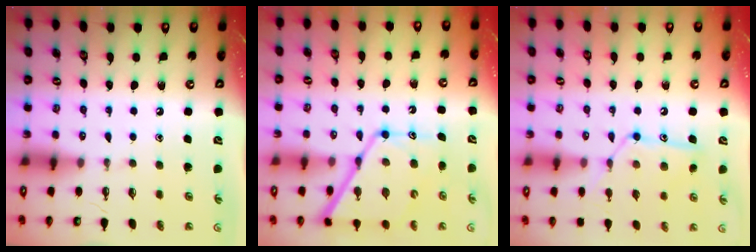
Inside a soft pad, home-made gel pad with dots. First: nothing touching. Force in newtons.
{"total": 14.8, "press": 14.8, "slide": 1.2}
{"total": 13.7, "press": 13.7, "slide": 0.9}